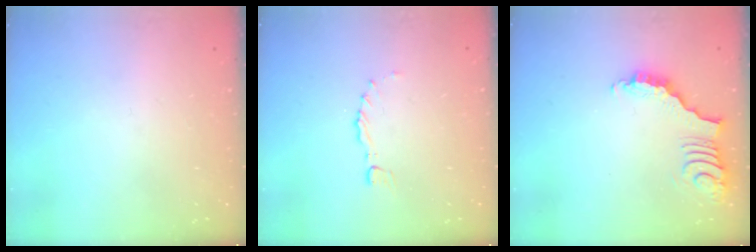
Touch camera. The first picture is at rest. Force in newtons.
{"total": 0.0}
{"total": 3.7, "press": 3.6, "slide": 0.7}